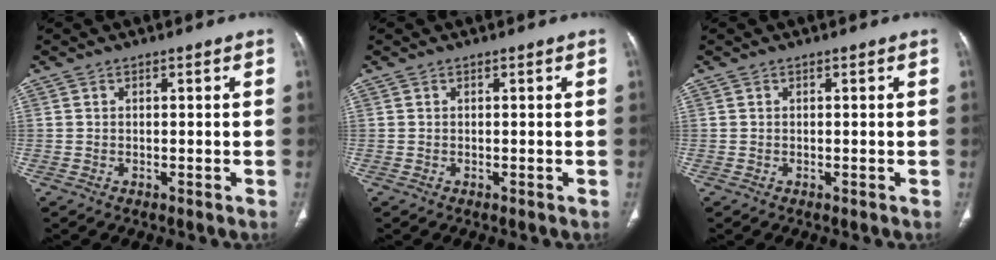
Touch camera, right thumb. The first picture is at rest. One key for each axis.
{"total": 0.0}
{"total": 0.0}